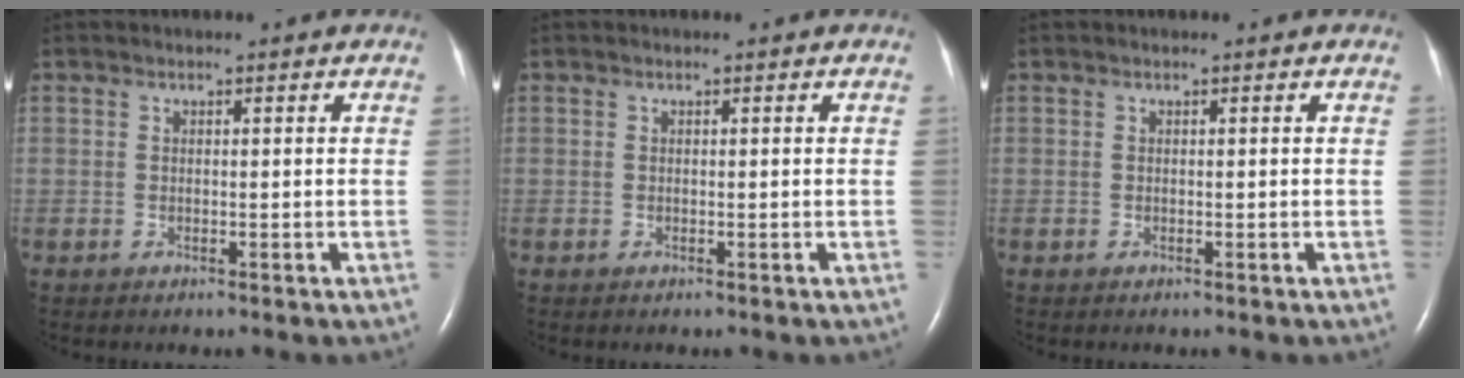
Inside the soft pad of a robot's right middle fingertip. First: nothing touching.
{"total": 0.0}
{"total": 0.0}